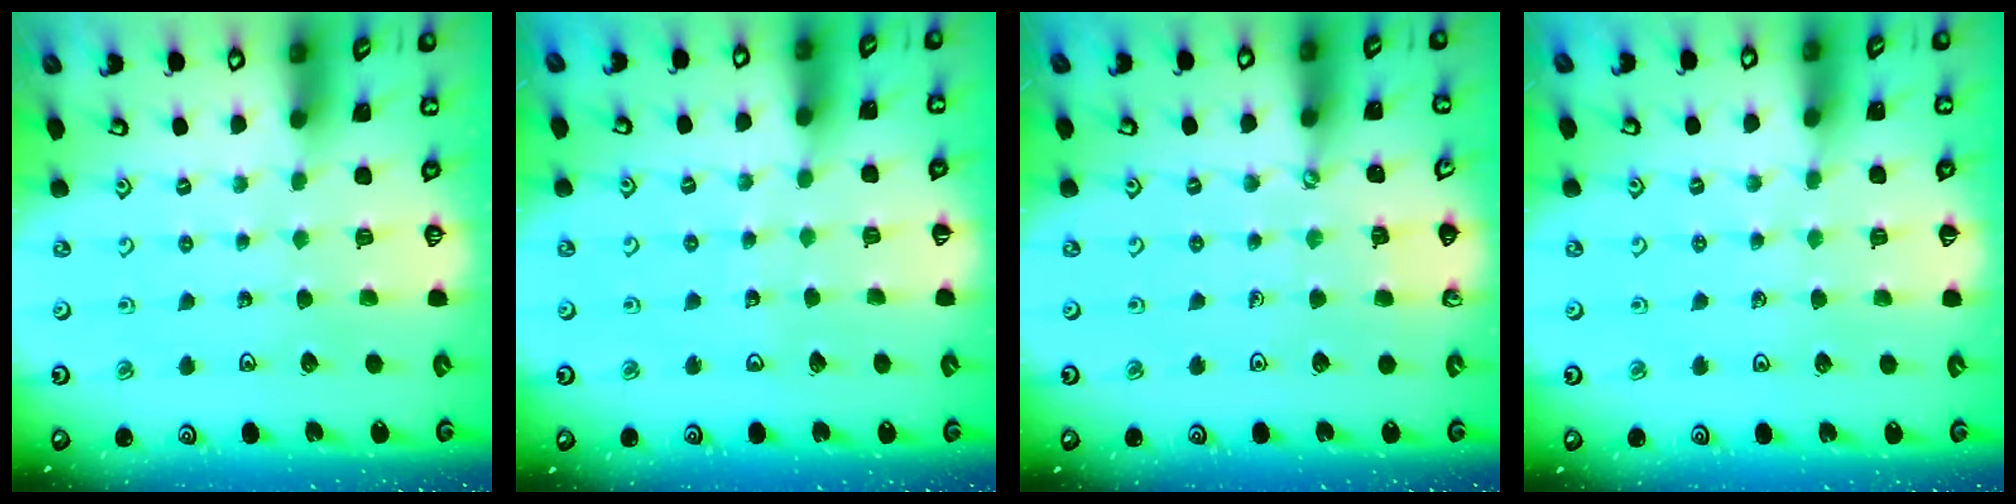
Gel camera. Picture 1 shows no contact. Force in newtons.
{"total": 2.9, "press": 2.9, "slide": 0.4}
{"total": 2.3, "press": 2.2, "slide": 0.3}
{"total": 2.5, "press": 2.5, "slide": 0.4}